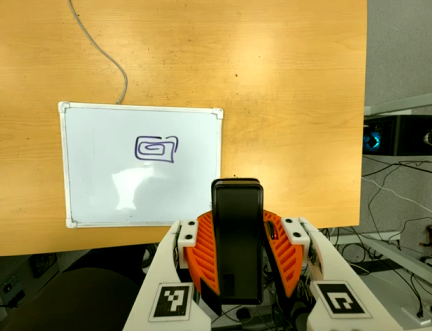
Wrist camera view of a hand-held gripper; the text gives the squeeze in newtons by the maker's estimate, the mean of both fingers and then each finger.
{"total": 8.2, "left": 6.3, "right": 10.1}